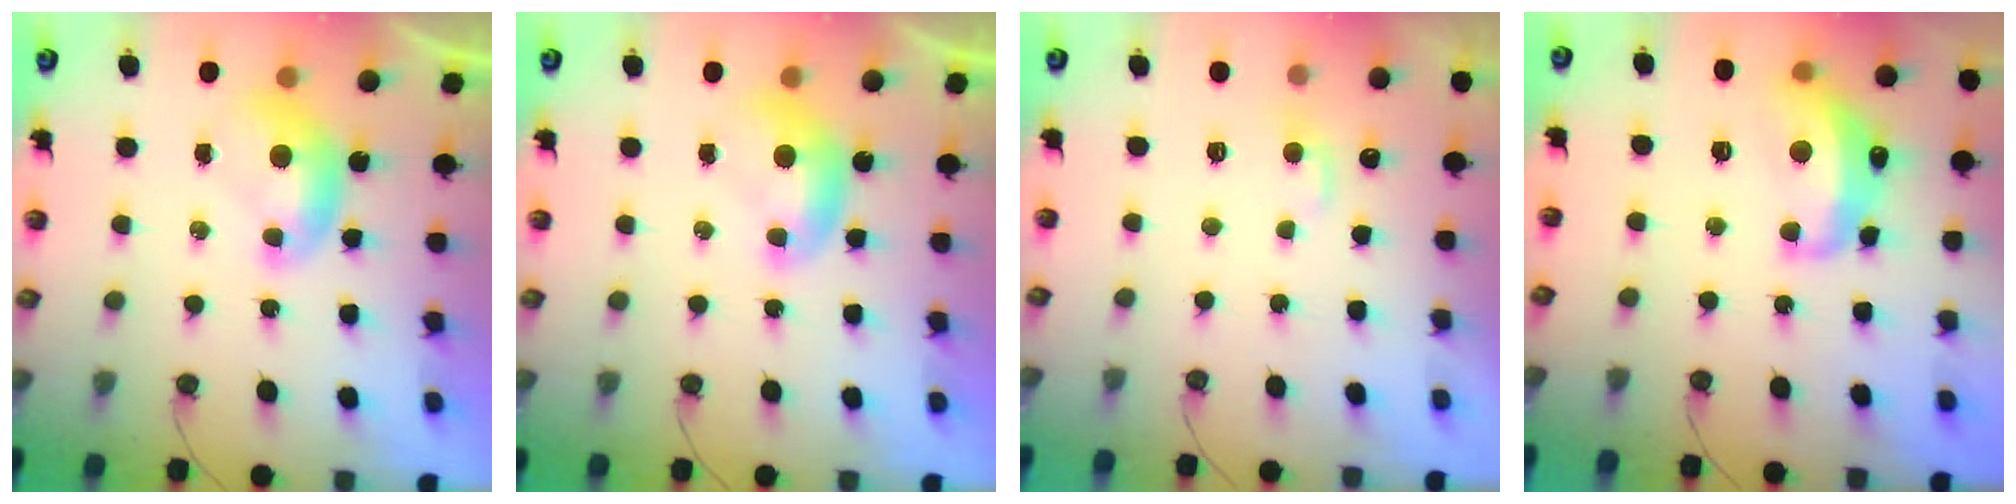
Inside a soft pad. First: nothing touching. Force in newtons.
{"total": 0.0}
{"total": 1.3, "press": 1.2, "slide": 0.5}
{"total": 8.4, "press": 8.4, "slide": 0.8}